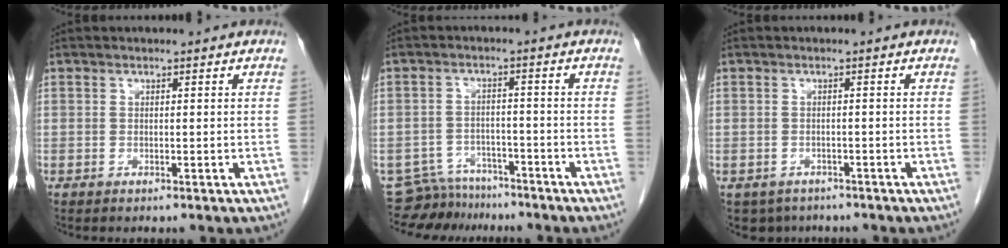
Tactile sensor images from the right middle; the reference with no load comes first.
{"total": 7.9, "force": [-7.3, 3.0, 0.3], "torque": [-0.003, 0.004, -0.114]}
{"total": 4.2, "force": [-3.2, 2.7, 0.5], "torque": [0.000, 0.003, -0.044]}